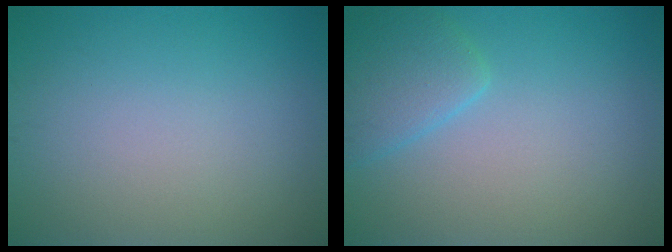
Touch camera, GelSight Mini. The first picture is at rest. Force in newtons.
{"total": 3.0, "press": 2.9, "slide": 0.3}